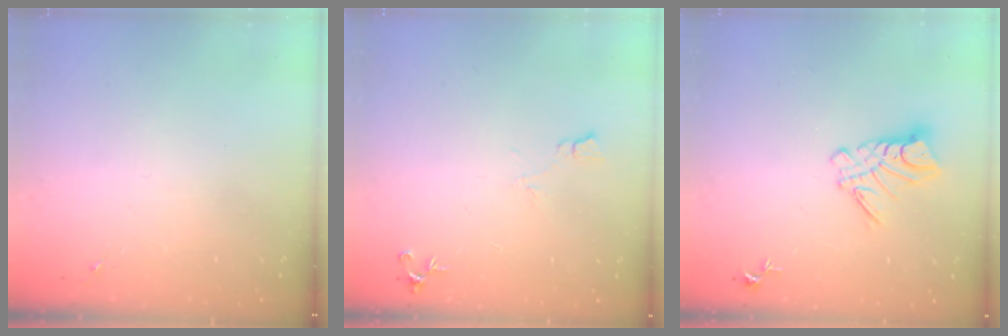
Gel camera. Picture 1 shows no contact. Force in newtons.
{"total": 5.9, "press": 5.8, "slide": 1.0}
{"total": 9.7, "press": 9.7, "slide": 0.9}